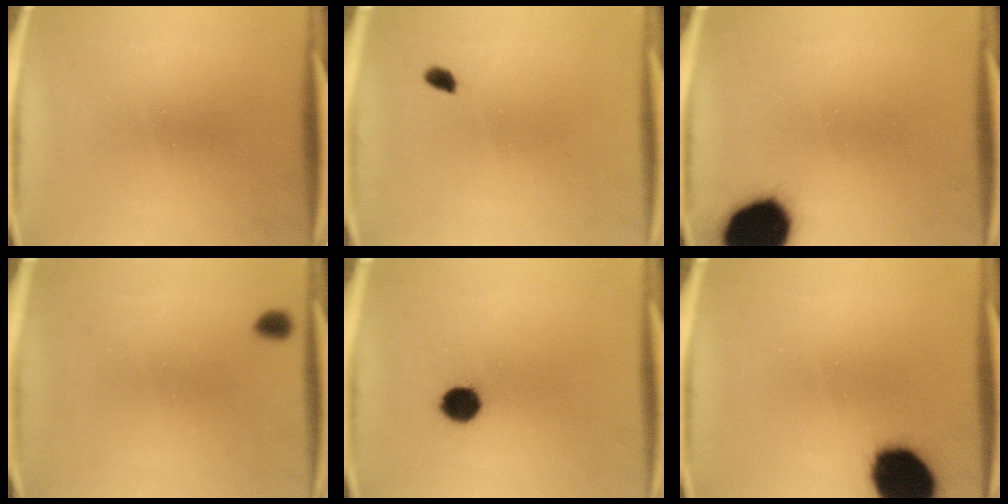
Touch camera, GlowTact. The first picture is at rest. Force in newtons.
{"total": 1.5}
{"total": 19.0}
{"total": 1.3}
{"total": 5.4}
{"total": 16.9}